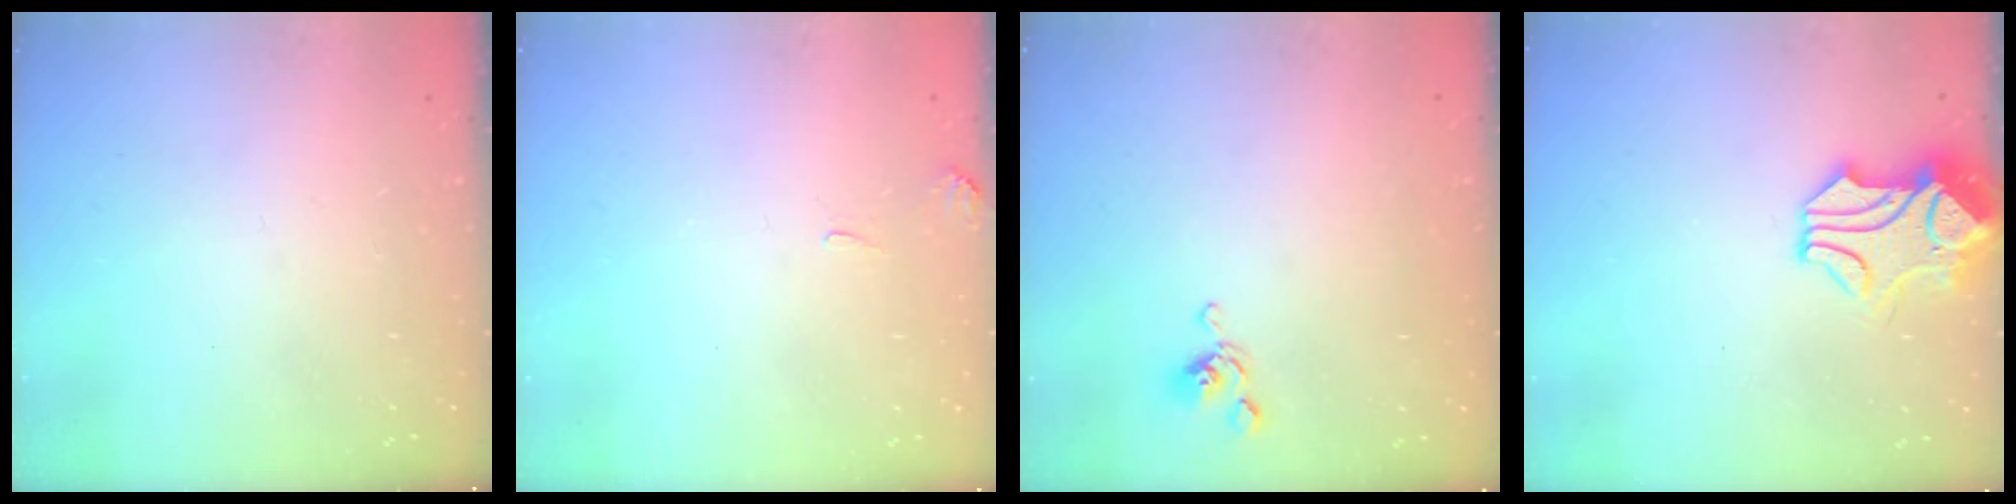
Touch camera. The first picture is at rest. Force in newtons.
{"total": 2.0, "press": 2.0, "slide": 0.3}
{"total": 6.0, "press": 6.0, "slide": 0.6}
{"total": 1.8, "press": 1.4, "slide": 1.1}